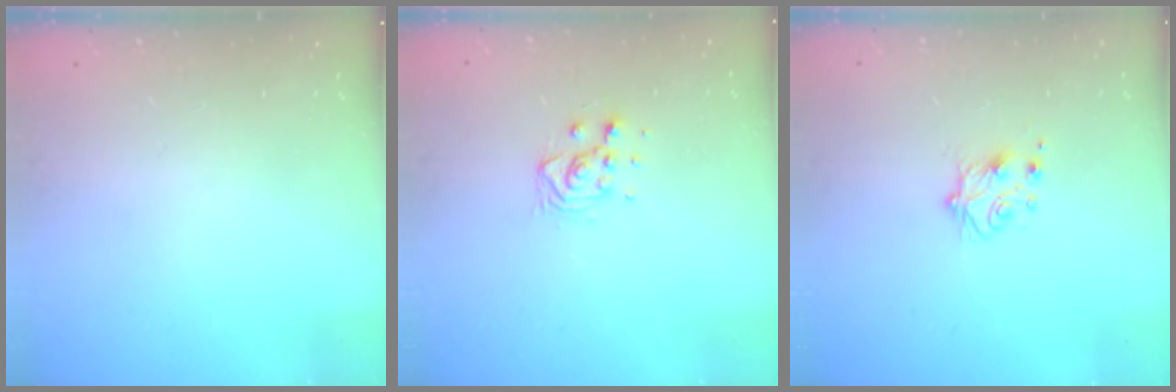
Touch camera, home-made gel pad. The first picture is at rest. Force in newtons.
{"total": 6.6, "press": 6.5, "slide": 1.0}
{"total": 4.9, "press": 4.8, "slide": 0.7}